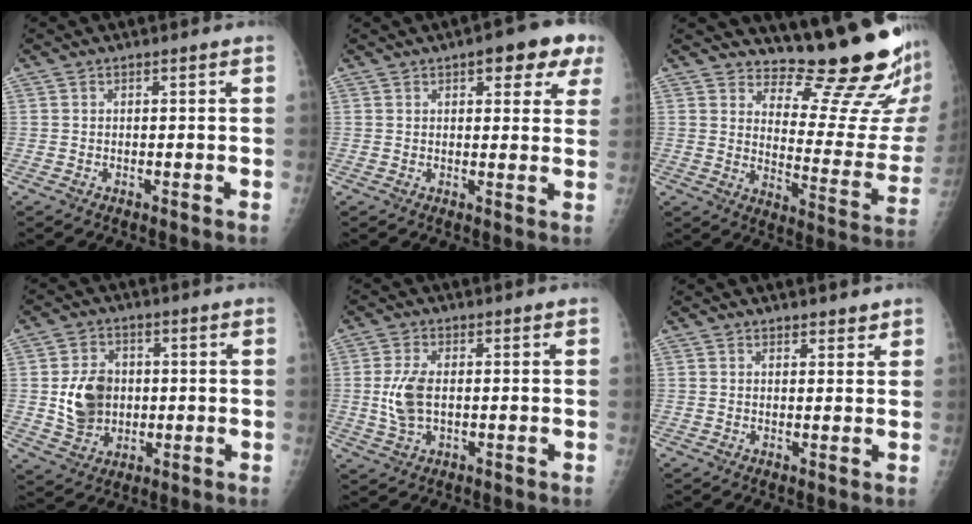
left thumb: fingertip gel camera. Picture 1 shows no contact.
{"total": 8.7, "force": [4.6, 3.5, 6.4], "torque": [-0.043, -0.010, 0.049]}
{"total": 18.4, "force": [16.3, 3.5, 7.8], "torque": [-0.067, -0.171, 0.209]}
{"total": 9.2, "force": [0.3, 7.4, 5.5], "torque": [-0.073, -0.005, 0.011]}
{"total": 5.9, "force": [0.0, 3.2, 5.0], "torque": [-0.117, -0.002, 0.000]}
{"total": 2.4, "force": [2.0, 1.0, 0.7], "torque": [0.008, -0.010, 0.024]}